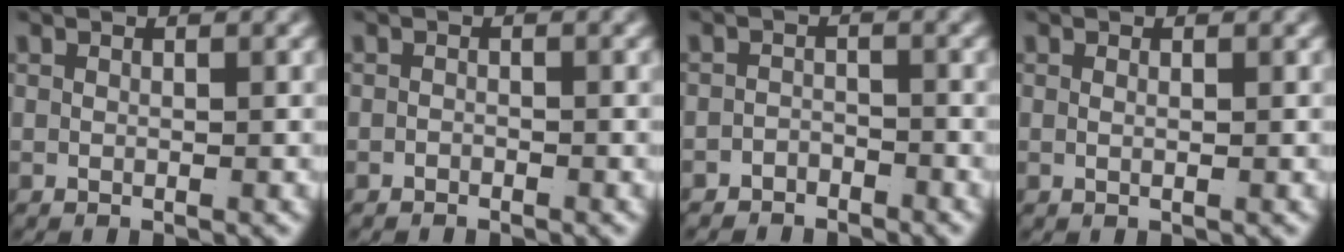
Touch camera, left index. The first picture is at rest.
{"total": 0.8, "force": [-0.7, -0.3, -0.1], "torque": [0.001, -0.010, -0.006]}
{"total": 2.9, "force": [-2.7, 0.8, -0.3], "torque": [0.013, -0.015, -0.043]}
{"total": 0.6, "force": [0.0, -0.4, 0.4], "torque": [-0.007, -0.006, 0.004]}